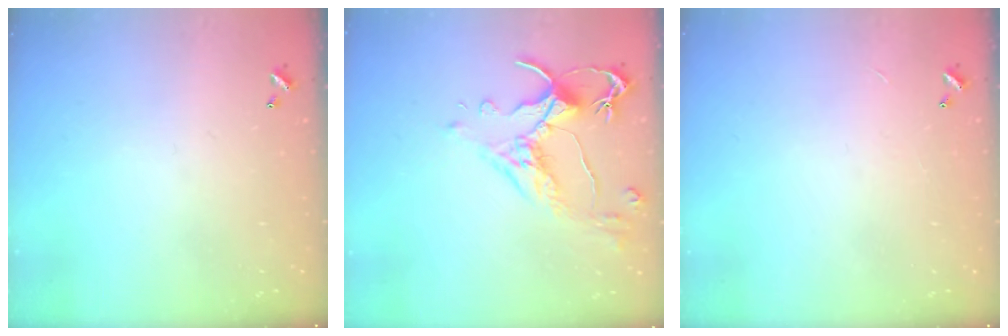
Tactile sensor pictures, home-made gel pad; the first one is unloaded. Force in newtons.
{"total": 2.6, "press": 2.2, "slide": 1.3}
{"total": 0.0}